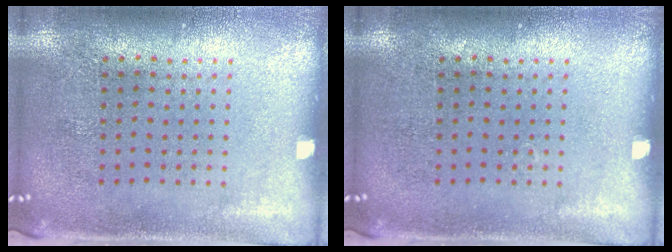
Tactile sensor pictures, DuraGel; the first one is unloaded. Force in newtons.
{"total": 0.0}